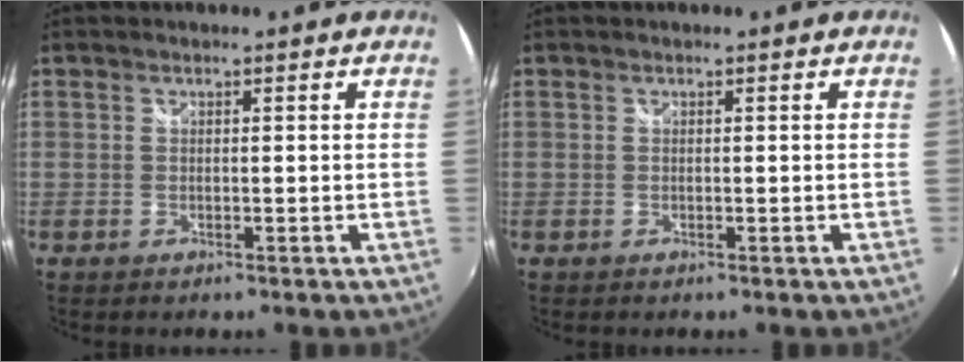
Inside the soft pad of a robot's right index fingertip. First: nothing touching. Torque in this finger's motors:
{"motor_torque": [-0.11, 0.00, 0.01, 0.01]}